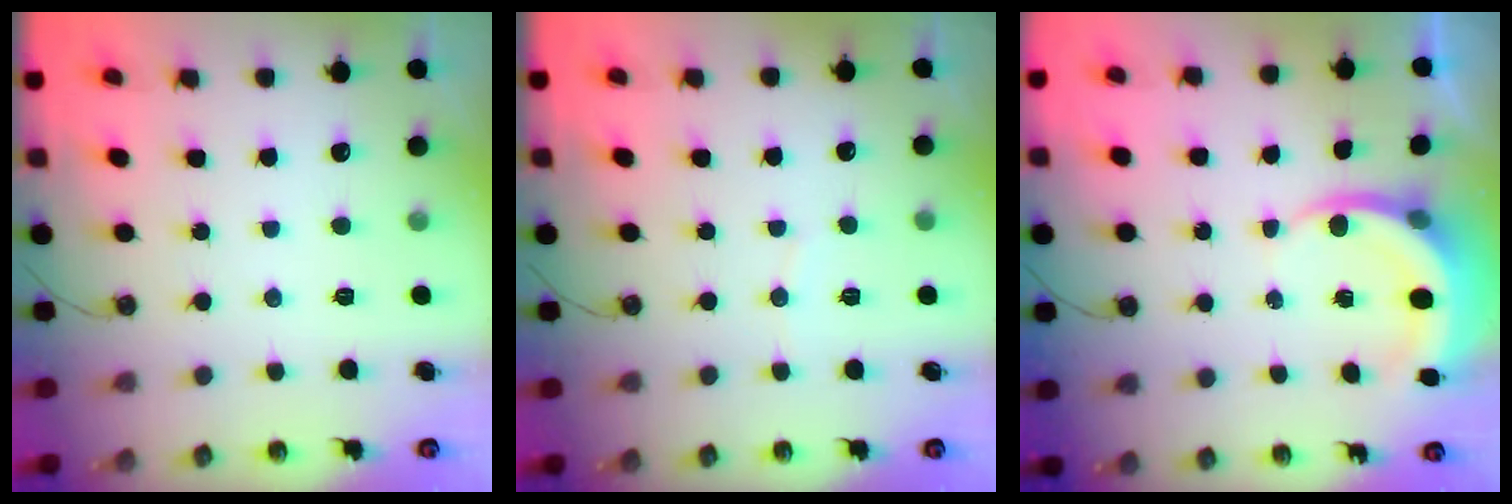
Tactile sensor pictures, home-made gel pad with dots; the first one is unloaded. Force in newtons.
{"total": 3.2, "press": 3.2, "slide": 0.2}
{"total": 6.1, "press": 6.0, "slide": 0.8}